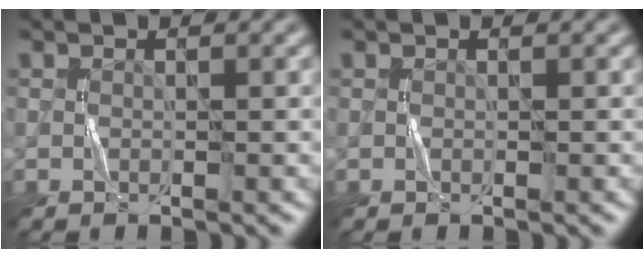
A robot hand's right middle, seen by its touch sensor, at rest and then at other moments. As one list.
[{"total": 0.0}]